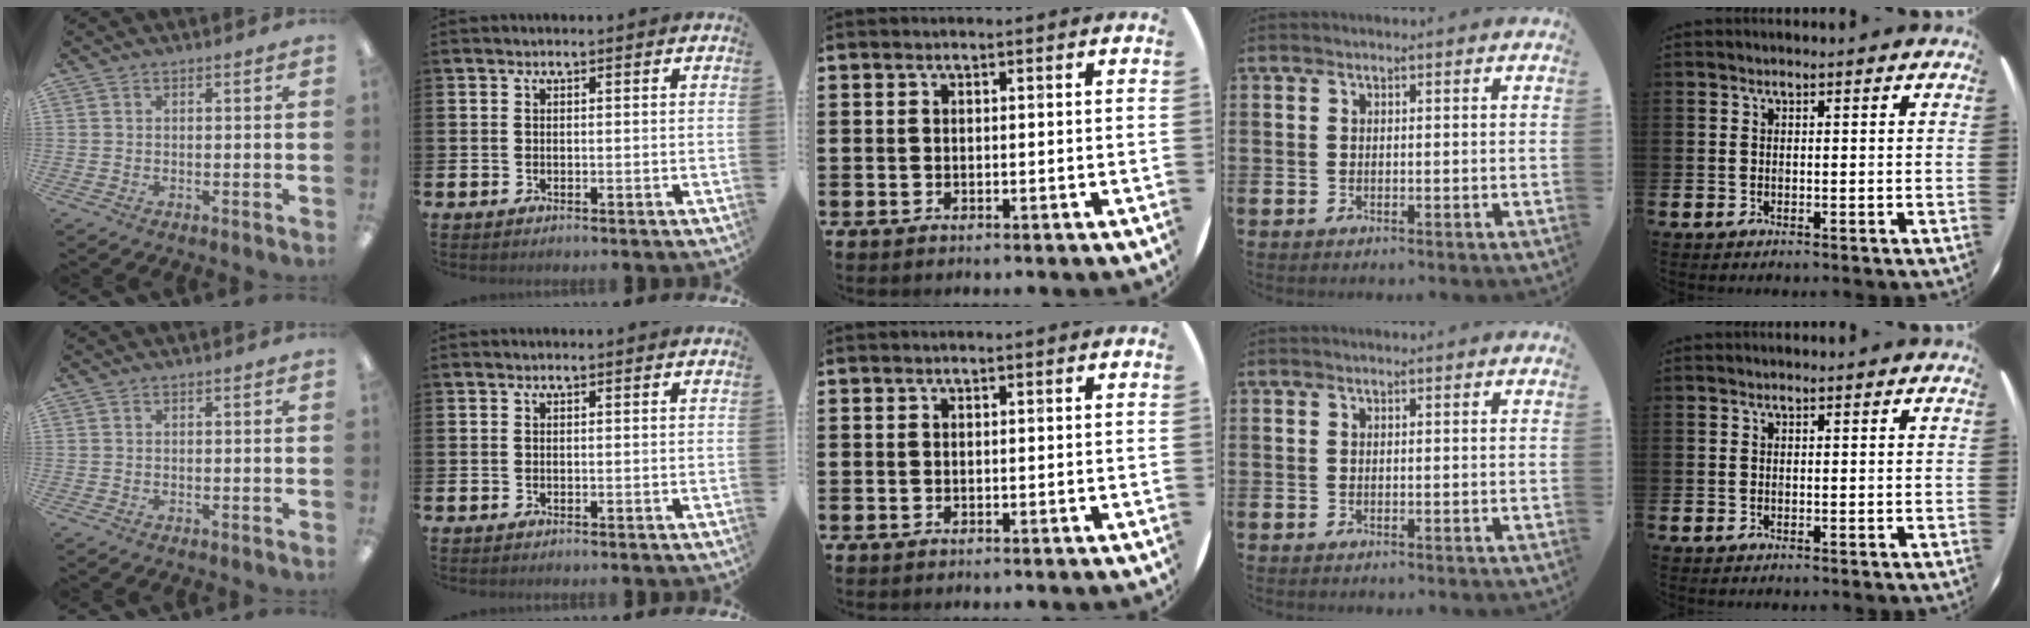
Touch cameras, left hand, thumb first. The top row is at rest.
{}